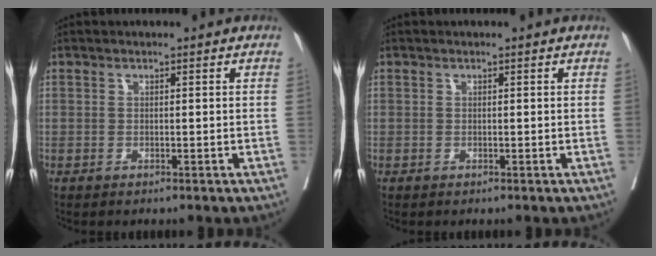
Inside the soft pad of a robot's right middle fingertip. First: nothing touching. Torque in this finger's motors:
{"motor_torque": [-0.02, -0.01, 0.00, 0.00]}